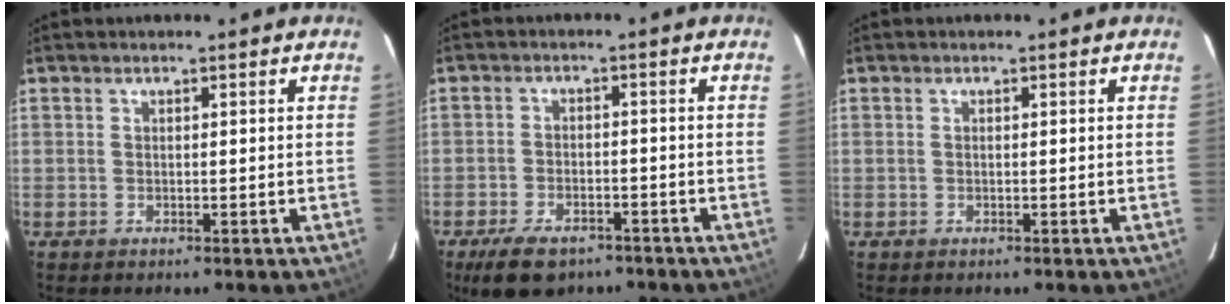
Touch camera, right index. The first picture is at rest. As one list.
[{"total": 9.5, "force": [-6.7, 4.7, 4.8], "torque": [-0.116, -0.008, -0.105]}, {"total": 0.0}]